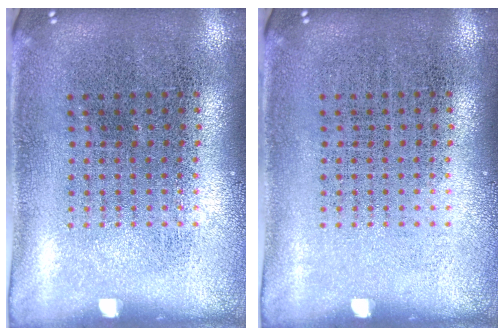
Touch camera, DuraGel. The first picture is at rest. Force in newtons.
{"total": 0.0}